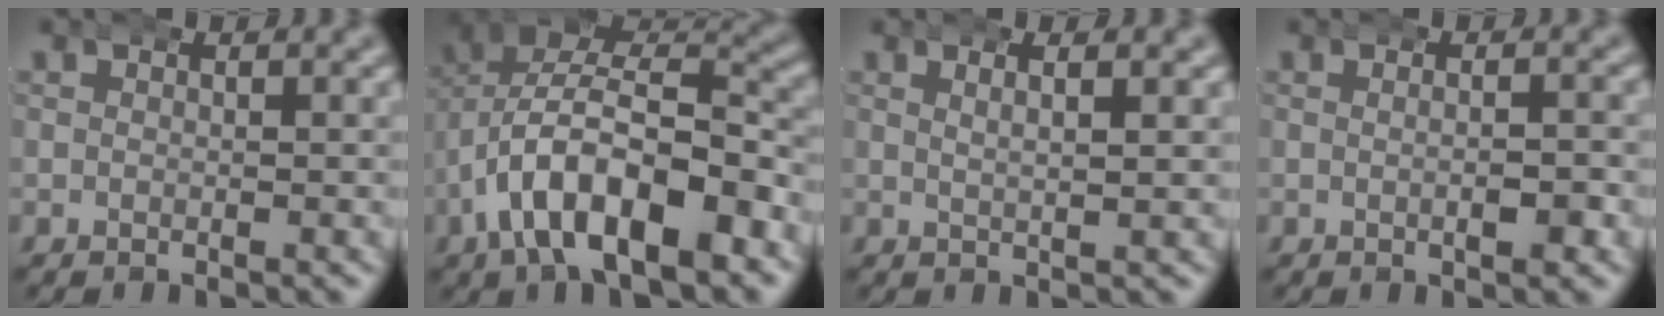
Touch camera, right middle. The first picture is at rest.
{"total": 11.5, "force": [-2.8, 8.0, 7.9], "torque": [-0.144, -0.017, -0.046]}
{"total": 2.3, "force": [1.5, 0.2, 1.7], "torque": [-0.023, 0.006, 0.024]}
{"total": 2.4, "force": [-0.2, 0.9, 2.2], "torque": [-0.027, 0.006, -0.011]}